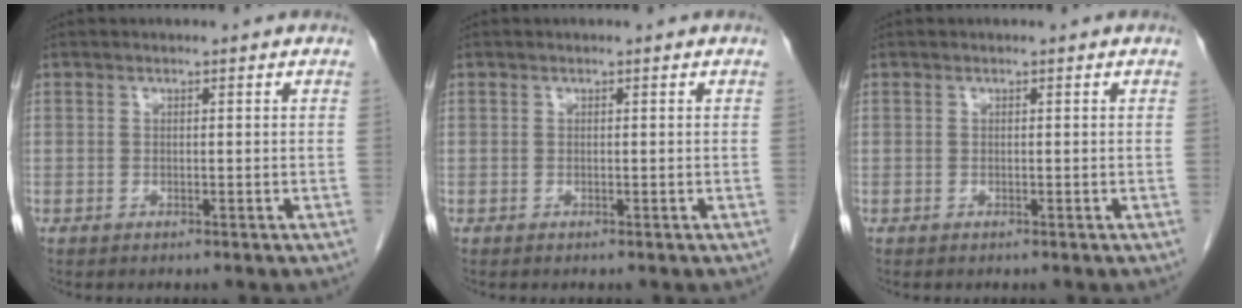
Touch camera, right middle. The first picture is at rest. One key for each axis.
{"total": 0.0}
{"total": 0.0}